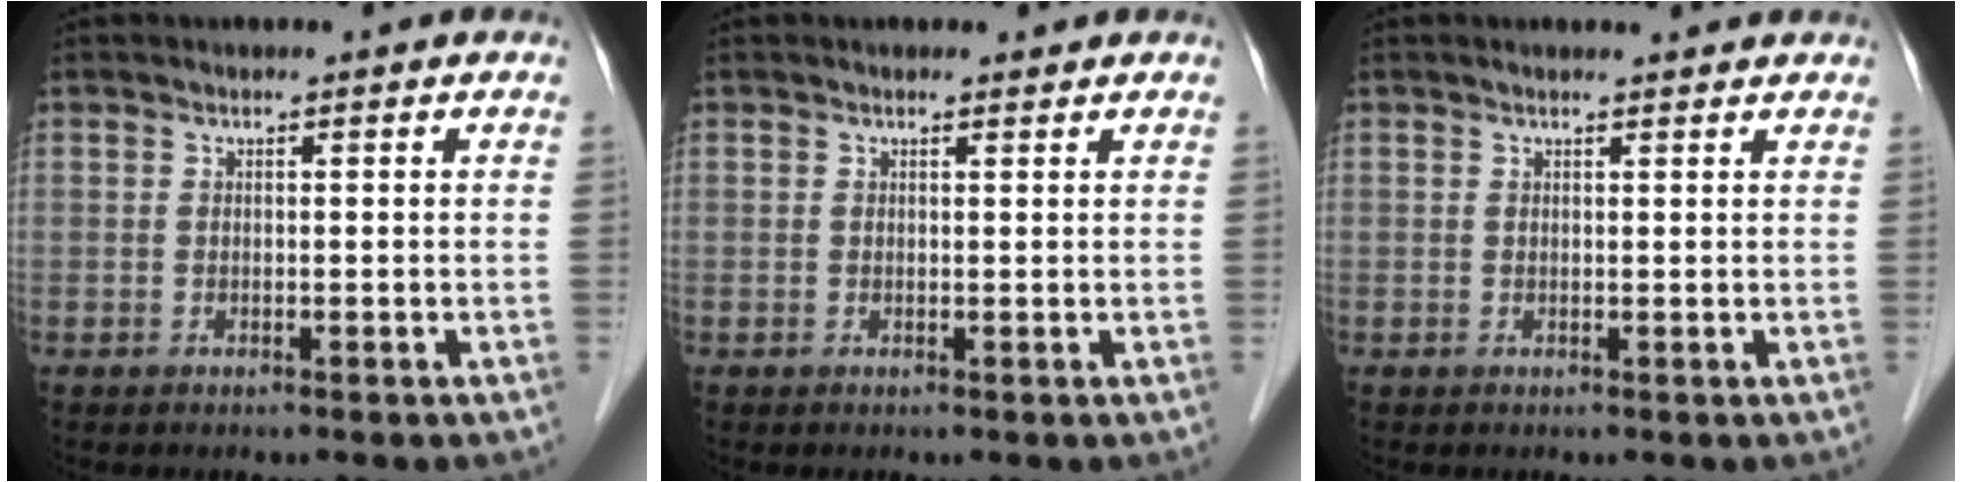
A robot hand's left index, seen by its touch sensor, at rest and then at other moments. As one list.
[{"total": 0.6, "force": [0.6, 0.2, 0.0], "torque": [-0.009, -0.004, 0.008]}, {"total": 2.6, "force": [2.5, 0.3, 0.5], "torque": [-0.013, 0.010, 0.028]}]